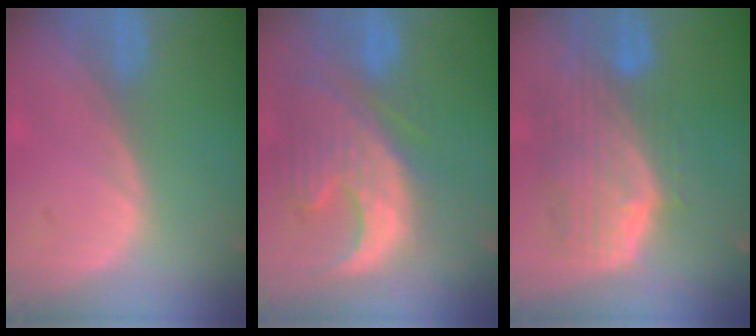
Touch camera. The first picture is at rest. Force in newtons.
{"total": 12.8, "press": 11.1, "slide": 6.2}
{"total": 10.0, "press": 8.9, "slide": 4.6}